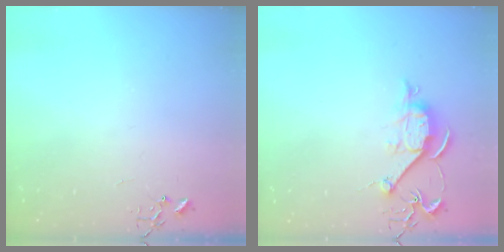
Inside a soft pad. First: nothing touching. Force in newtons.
{"total": 8.5, "press": 8.5, "slide": 0.8}